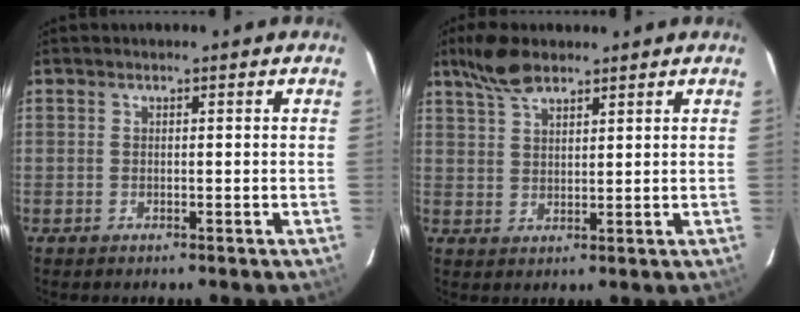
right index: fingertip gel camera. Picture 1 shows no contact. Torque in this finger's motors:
{"motor_torque": [0.14, 0.07, 0.05, 0.04]}